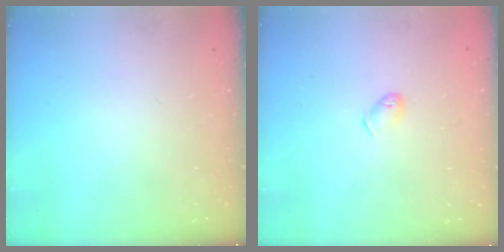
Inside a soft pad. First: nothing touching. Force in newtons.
{"total": 5.1, "press": 5.1, "slide": 0.8}